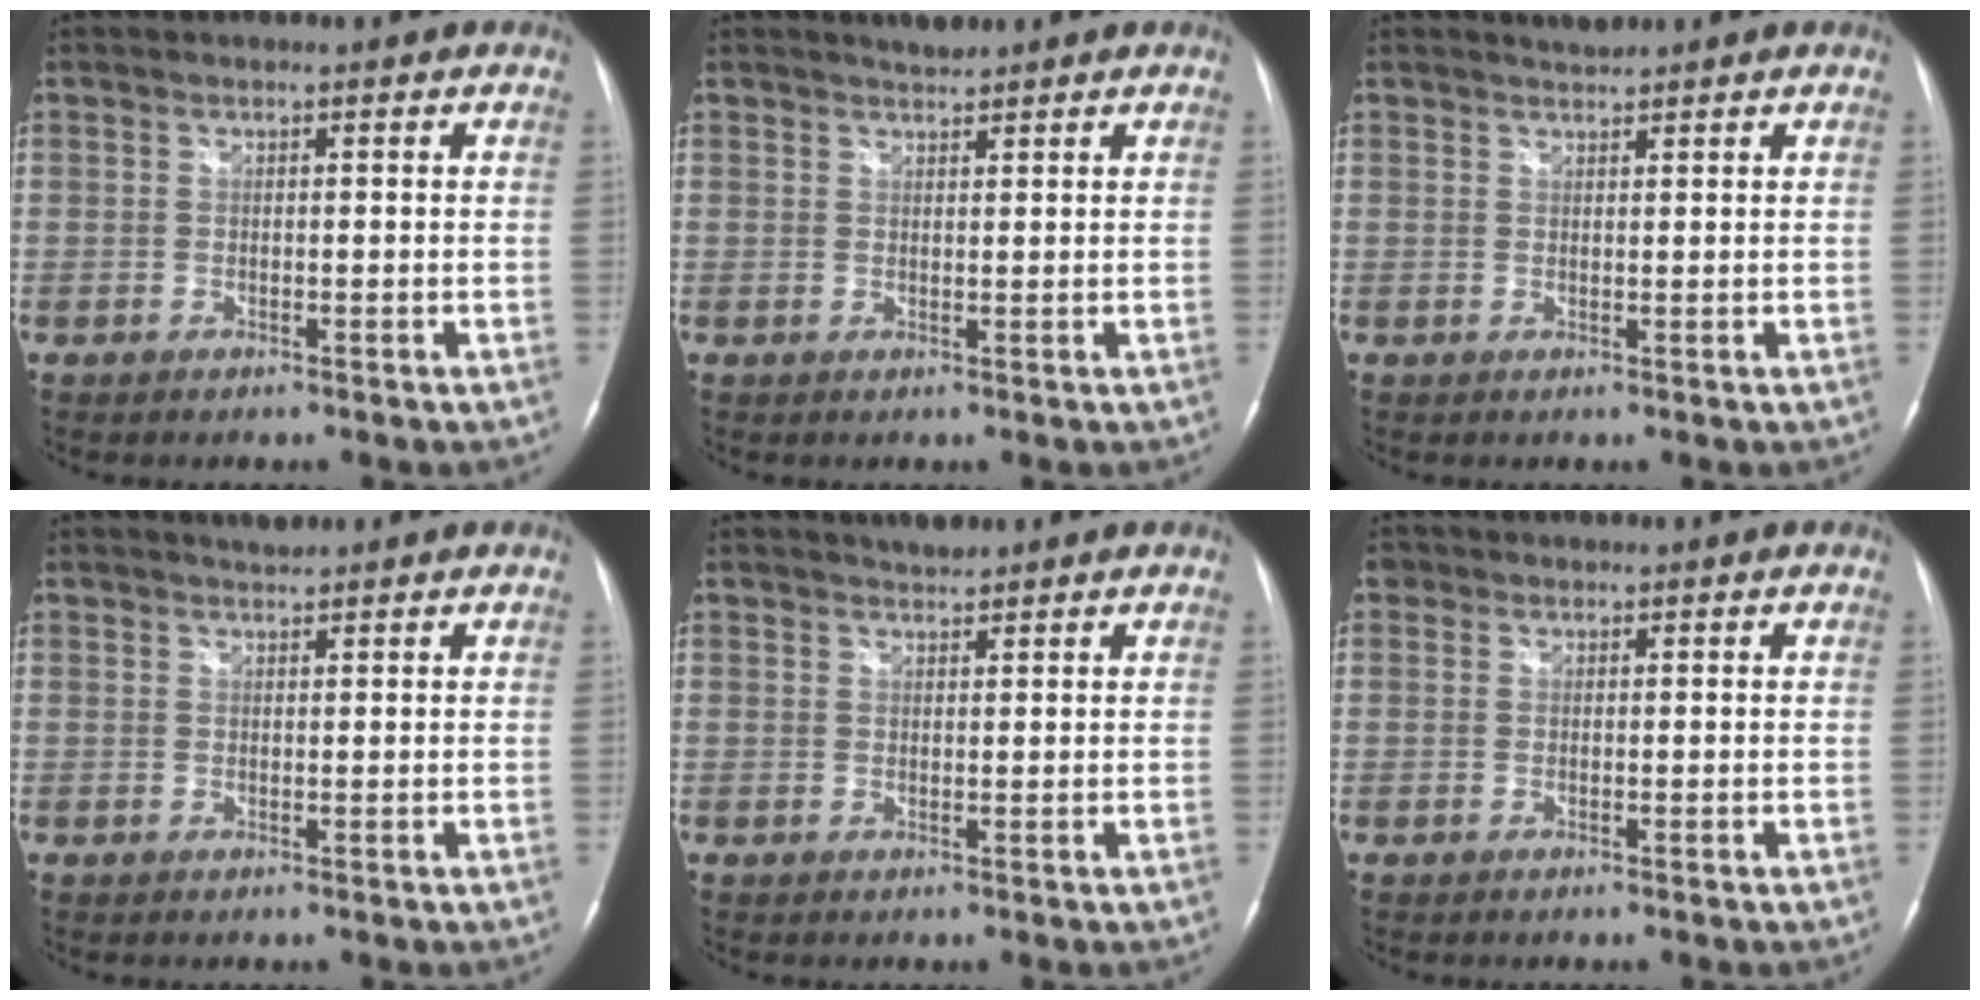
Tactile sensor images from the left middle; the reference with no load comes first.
{"total": 1.7, "force": [1.7, 0.1, 0.3], "torque": [-0.014, 0.002, 0.033]}
{"total": 1.3, "force": [1.3, -0.2, 0.0], "torque": [-0.009, 0.001, 0.028]}
{"total": 1.4, "force": [1.3, 0.0, 0.2], "torque": [-0.013, 0.003, 0.027]}
{"total": 2.0, "force": [1.9, 0.3, 0.5], "torque": [-0.016, 0.004, 0.035]}
{"total": 0.9, "force": [0.5, 0.7, 0.1], "torque": [0.002, 0.002, 0.006]}